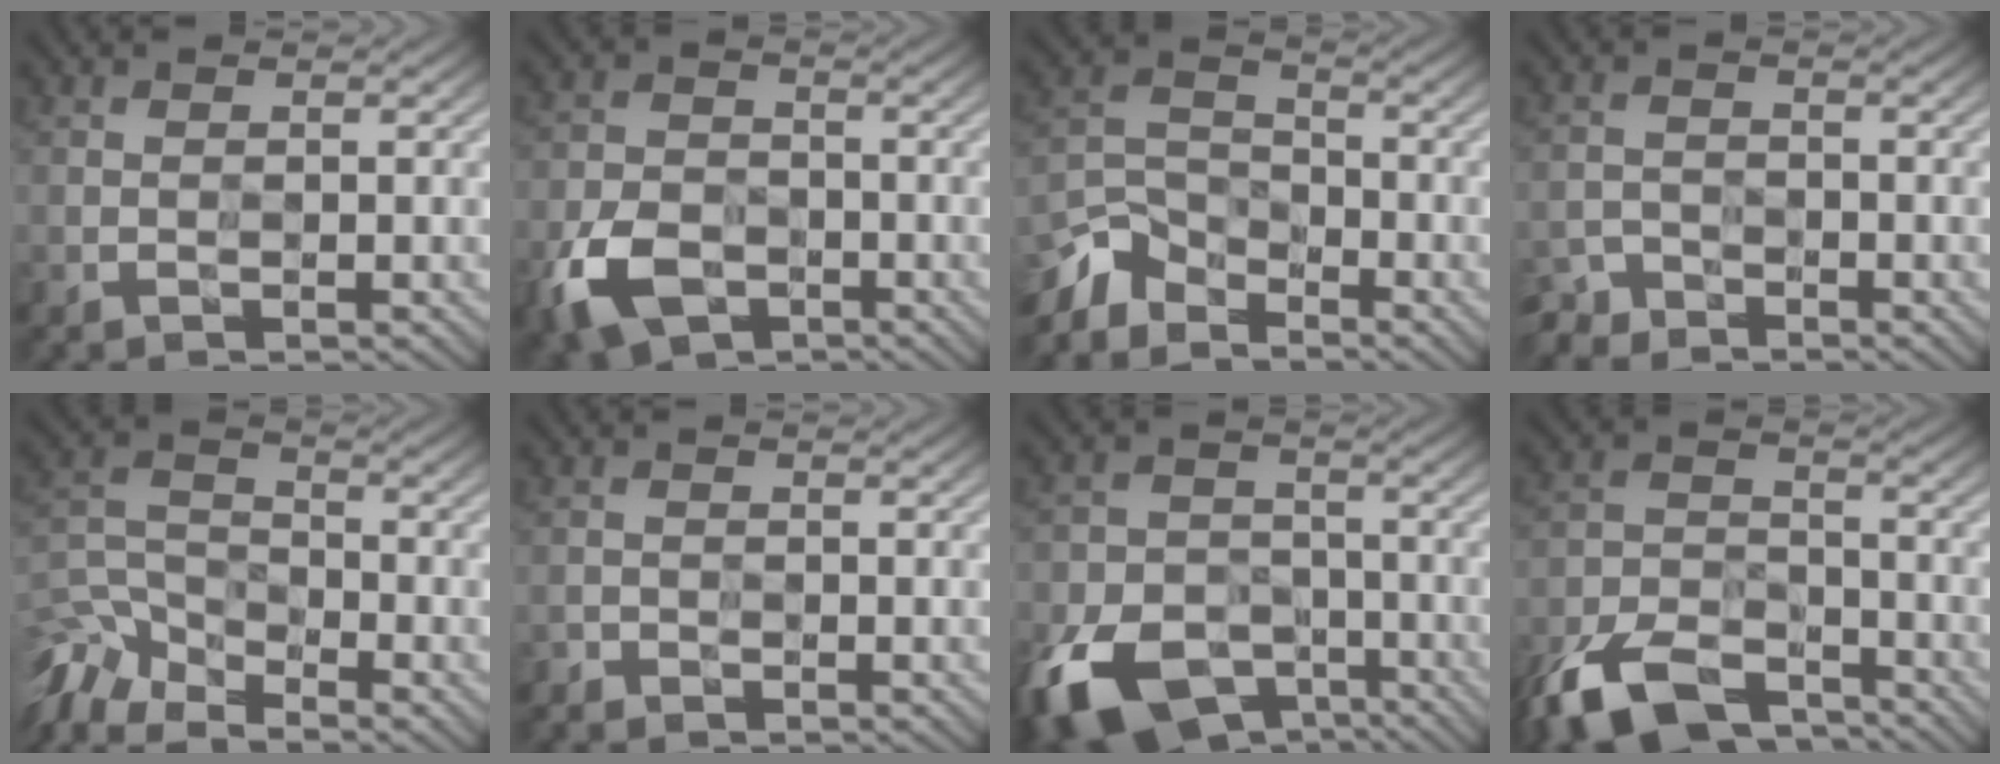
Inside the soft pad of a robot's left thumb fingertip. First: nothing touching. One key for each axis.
{"total": 5.3, "fx": -2.9, "fy": 4.0, "fz": 1.8, "tx": -0.048, "ty": -0.006, "tz": -0.063}
{"total": 6.2, "fx": -5.3, "fy": 3.1, "fz": 0.9, "tx": -0.018, "ty": -0.004, "tz": -0.122}
{"total": 3.3, "fx": -3.1, "fy": 1.0, "fz": -0.6, "tx": 0.015, "ty": -0.005, "tz": -0.063}
{"total": 9.8, "fx": -8.0, "fy": 4.2, "fz": 3.7, "tx": -0.097, "ty": -0.012, "tz": -0.167}
{"total": 1.7, "fx": -1.6, "fy": 0.5, "fz": -0.5, "tx": 0.011, "ty": -0.006, "tz": -0.029}
{"total": 9.9, "fx": -6.2, "fy": 6.6, "fz": 3.8, "tx": -0.092, "ty": -0.024, "tz": -0.123}
{"total": 8.8, "fx": -7.3, "fy": 3.7, "fz": 3.2, "tx": -0.071, "ty": -0.006, "tz": -0.155}